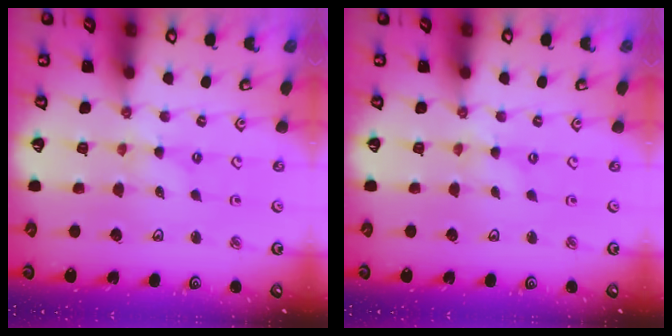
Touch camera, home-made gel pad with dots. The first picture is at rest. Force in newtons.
{"total": 0.0}